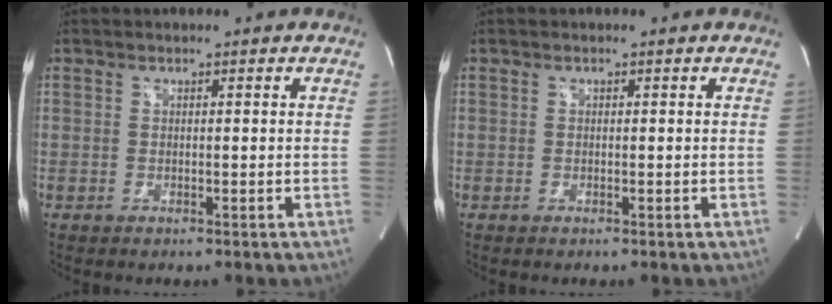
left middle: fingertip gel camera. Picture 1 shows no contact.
{"total": 0.0}